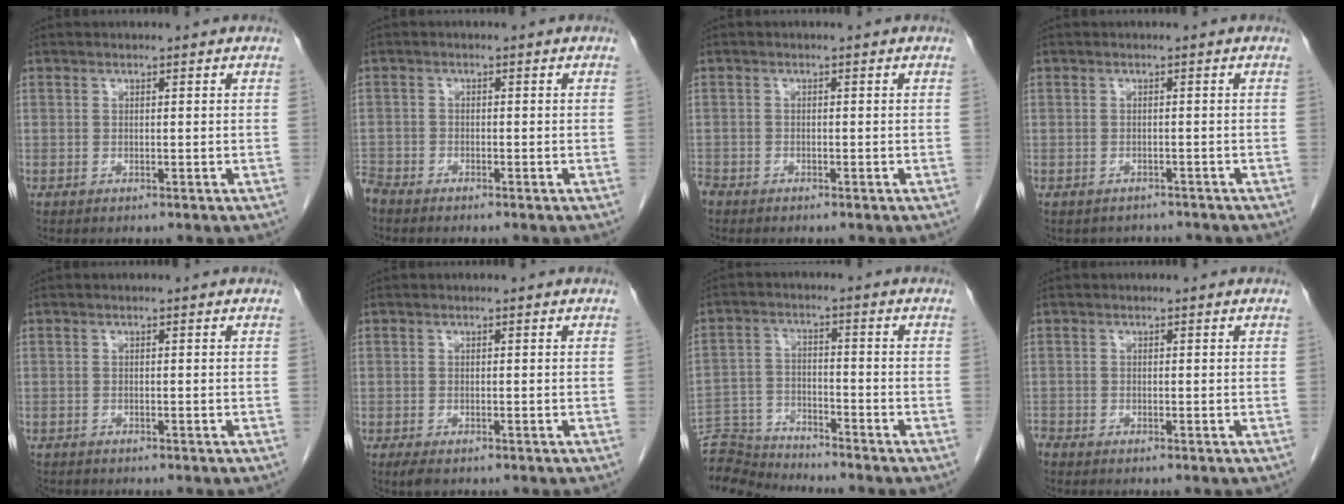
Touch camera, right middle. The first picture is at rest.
{"total": 2.8, "force": [-2.7, 0.7, 0.4], "torque": [-0.010, -0.007, -0.053]}
{"total": 2.2, "force": [-1.8, 1.2, 0.5], "torque": [-0.017, -0.002, -0.035]}
{"total": 3.4, "force": [-3.0, 1.6, -0.1], "torque": [-0.002, 0.006, -0.040]}
{"total": 2.0, "force": [-1.8, 0.9, 0.3], "torque": [-0.009, -0.003, -0.030]}
{"total": 1.9, "force": [-1.3, 0.7, 1.1], "torque": [-0.023, -0.004, -0.019]}
{"total": 8.1, "force": [-8.1, -0.2, -0.3], "torque": [0.001, 0.000, -0.153]}
{"total": 0.8, "force": [-0.8, 0.1, 0.1], "torque": [-0.007, -0.003, -0.018]}